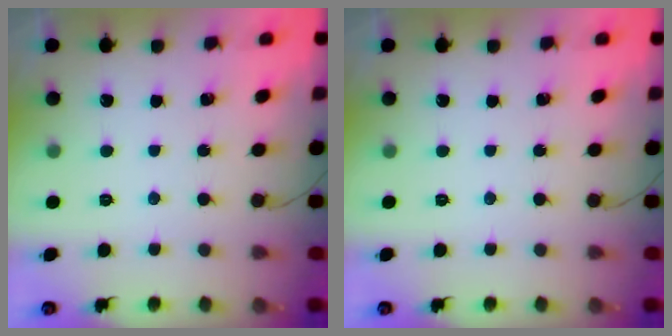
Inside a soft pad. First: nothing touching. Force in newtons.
{"total": 0.0}